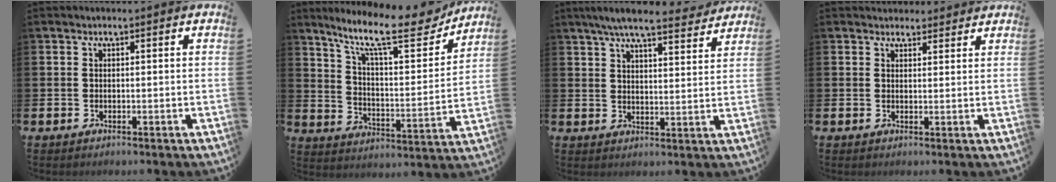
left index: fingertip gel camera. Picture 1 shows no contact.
{"total": 13.8, "force": [10.8, 3.2, 8.1], "torque": [-0.157, -0.064, 0.175]}
{"total": 7.1, "force": [6.5, 0.9, 2.7], "torque": [-0.064, -0.030, 0.114]}
{"total": 2.6, "force": [2.4, 0.9, -0.2], "torque": [0.006, -0.008, 0.044]}